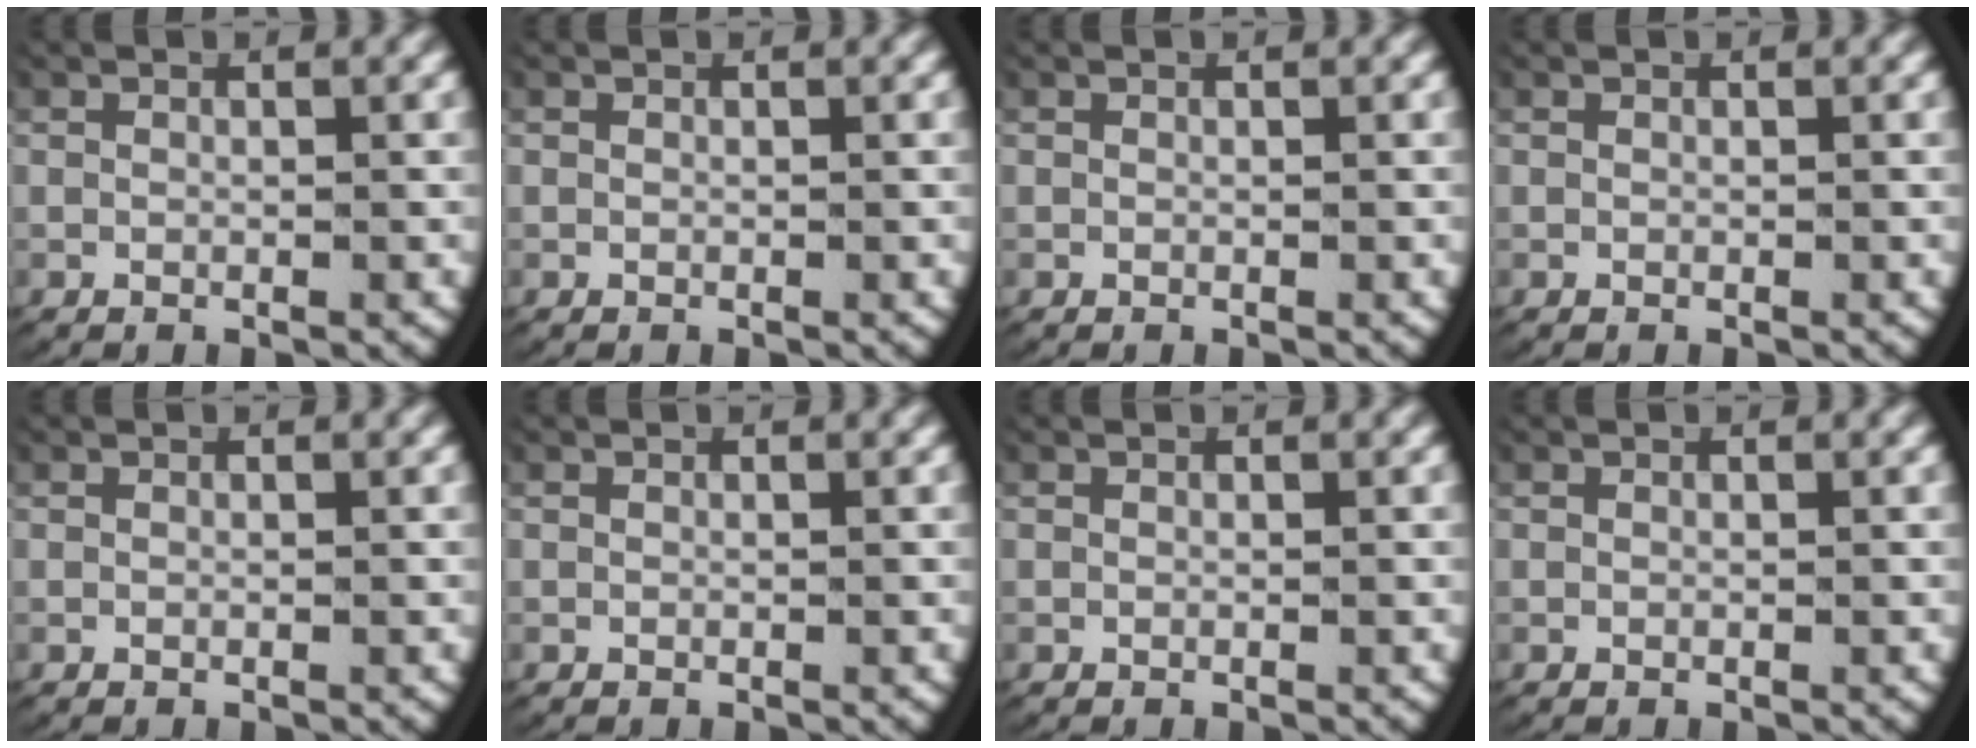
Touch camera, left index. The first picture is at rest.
{"total": 0.0}
{"total": 0.0}
{"total": 0.0}
{"total": 0.0}
{"total": 0.0}
{"total": 0.0}
{"total": 0.0}